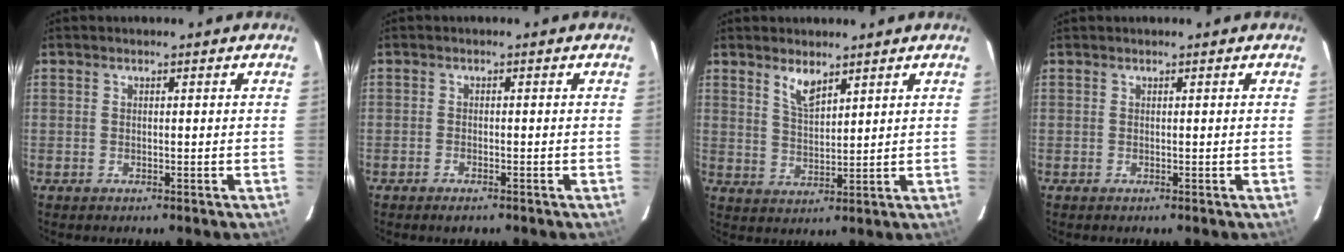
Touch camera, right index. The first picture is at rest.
{"total": 1.7, "force": [-1.3, 0.6, 0.9], "torque": [-0.022, 0.000, -0.025]}
{"total": 4.6, "force": [3.3, 1.5, 2.8], "torque": [-0.052, -0.002, 0.065]}
{"total": 0.0}